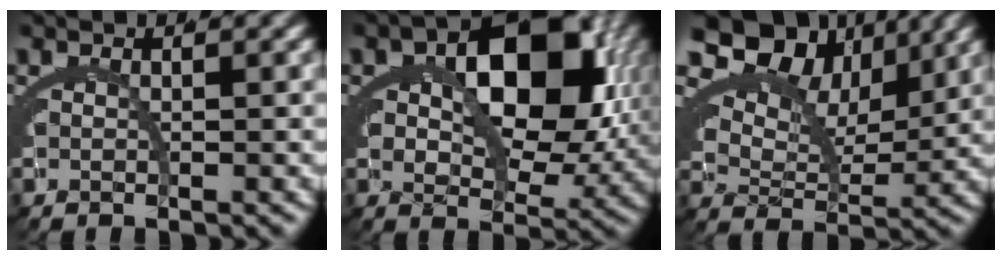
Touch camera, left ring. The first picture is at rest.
{"total": 12.3, "force": [1.8, 8.1, 9.1], "torque": [-0.134, -0.017, 0.032]}
{"total": 13.3, "force": [6.8, 8.5, 7.6], "torque": [-0.128, 0.025, 0.092]}